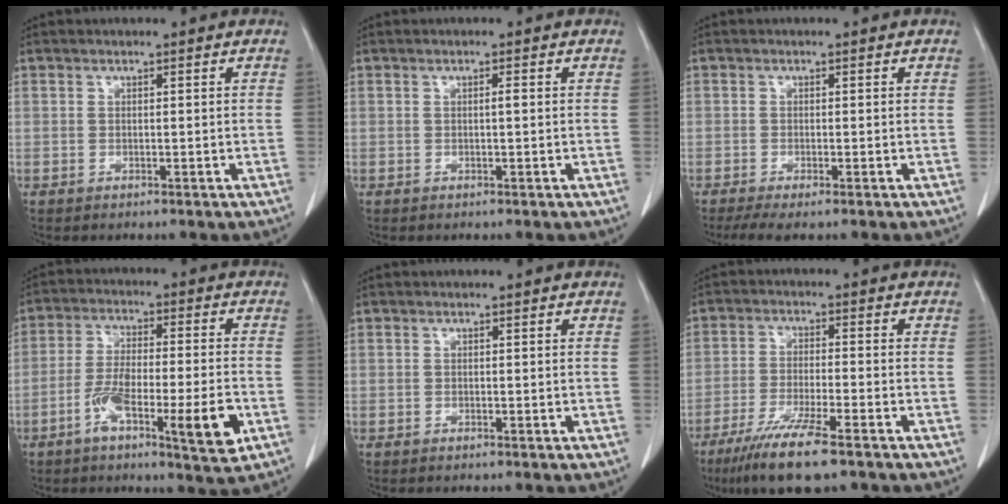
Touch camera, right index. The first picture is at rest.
{"total": 0.7, "force": [0.0, 0.0, 0.7], "torque": [-0.011, 0.001, 0.000]}
{"total": 3.0, "force": [-2.0, 0.3, 2.2], "torque": [-0.040, -0.009, -0.036]}
{"total": 11.9, "force": [-4.7, 1.7, 10.8], "torque": [-0.184, -0.002, -0.077]}
{"total": 0.0}
{"total": 10.1, "force": [-7.0, 0.6, 7.3], "torque": [-0.131, -0.028, -0.117]}